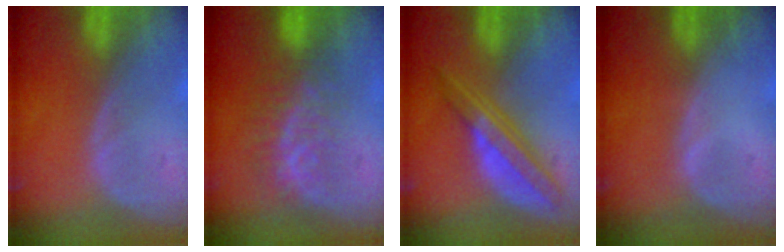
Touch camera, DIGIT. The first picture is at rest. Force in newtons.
{"total": 8.1, "press": 7.0, "slide": 4.2}
{"total": 7.2, "press": 6.2, "slide": 3.6}
{"total": 0.5, "press": 0.1, "slide": 0.5}